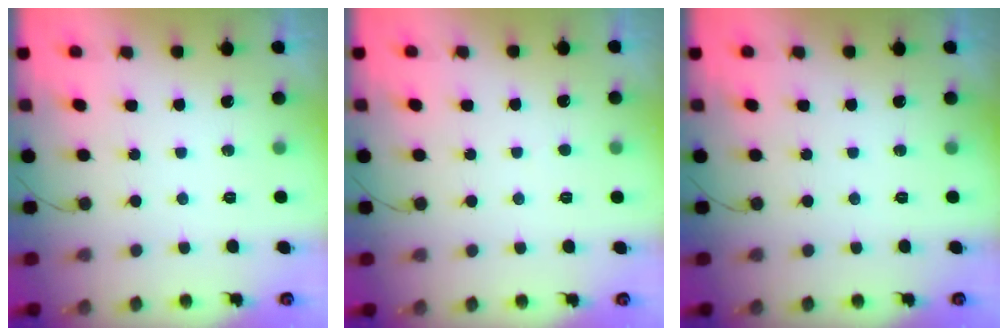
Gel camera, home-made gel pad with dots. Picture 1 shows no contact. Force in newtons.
{"total": 2.7, "press": 2.7, "slide": 0.3}
{"total": 0.0}